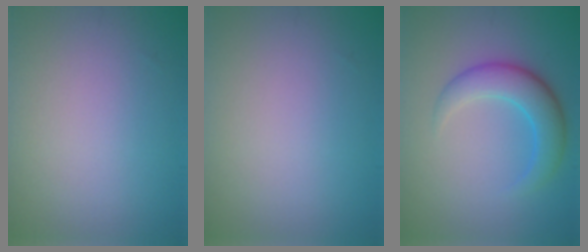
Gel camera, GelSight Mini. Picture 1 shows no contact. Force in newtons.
{"total": 0.0}
{"total": 4.4, "press": 4.4, "slide": 0.3}